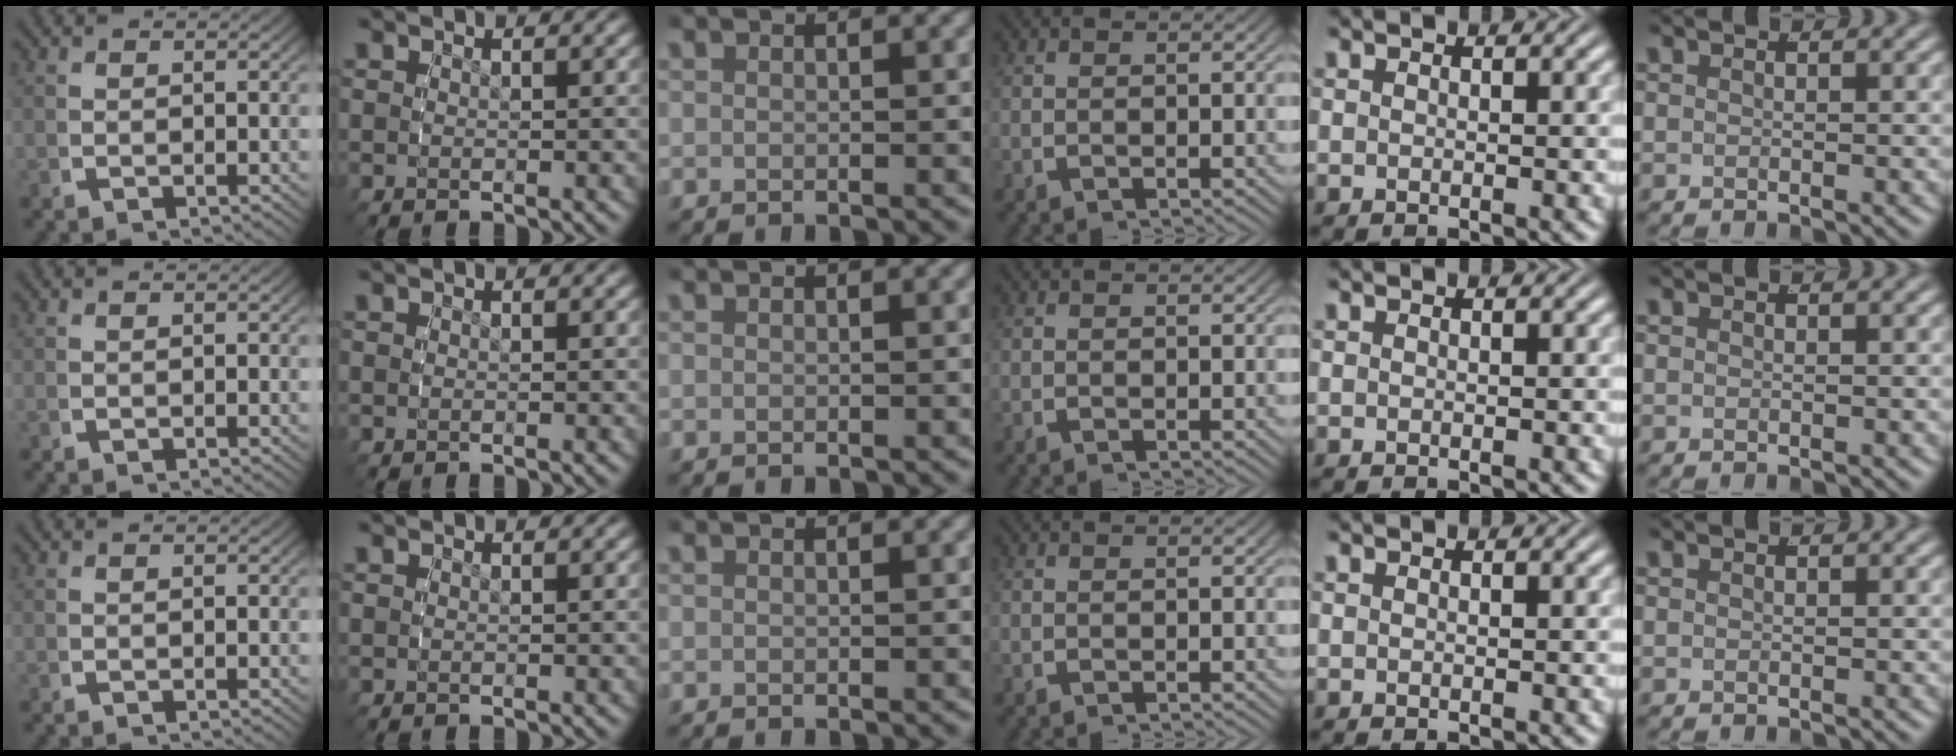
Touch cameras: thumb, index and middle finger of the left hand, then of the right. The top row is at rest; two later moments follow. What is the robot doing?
{"motion": "reach", "object": "pencil case"}